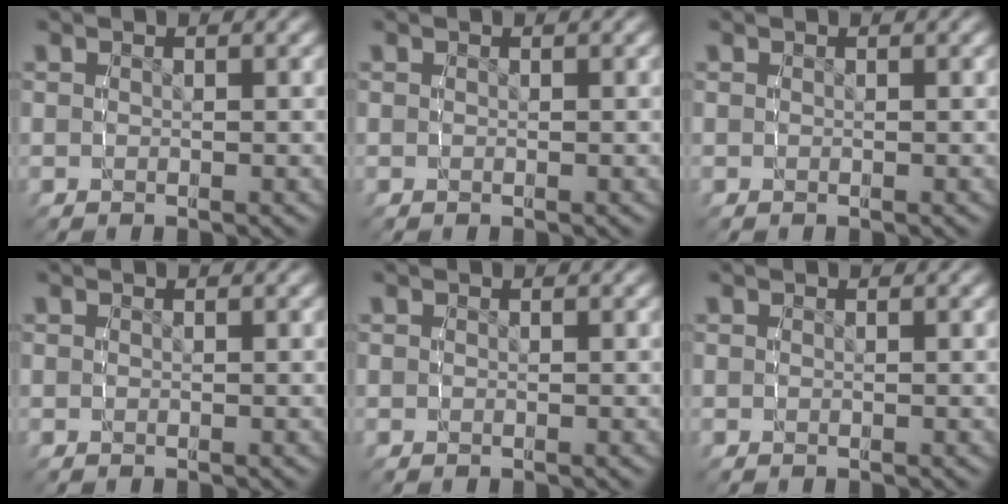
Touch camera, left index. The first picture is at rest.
{"total": 0.0}
{"total": 0.0}
{"total": 0.0}
{"total": 0.0}
{"total": 0.0}